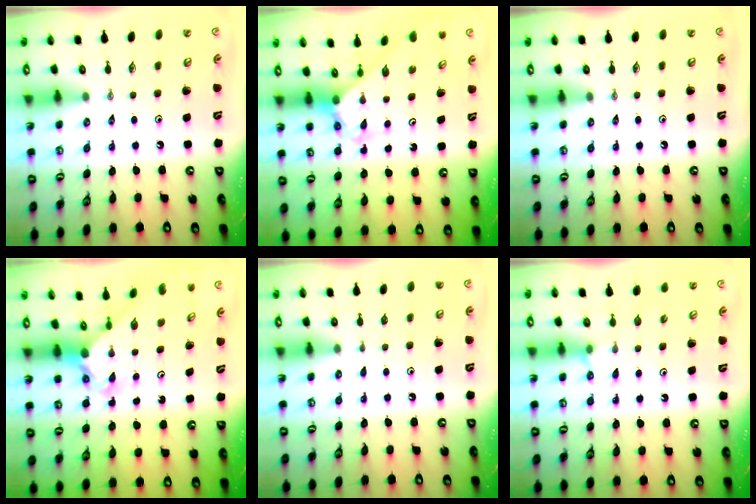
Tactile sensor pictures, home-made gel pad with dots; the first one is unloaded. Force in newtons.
{"total": 2.7, "press": 2.7, "slide": 0.2}
{"total": 0.0}
{"total": 2.6, "press": 2.6, "slide": 0.2}
{"total": 0.8, "press": 0.8, "slide": 0.1}
{"total": 3.3, "press": 3.3, "slide": 0.4}